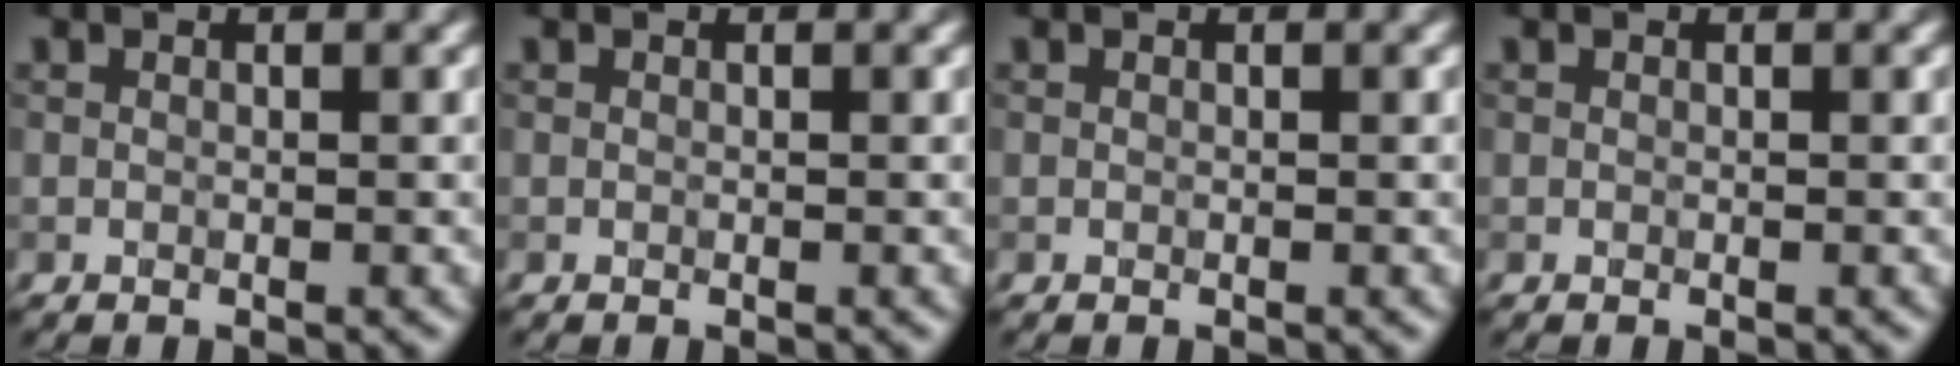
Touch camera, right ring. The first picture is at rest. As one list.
[{"total": 0.0}, {"total": 0.0}, {"total": 0.0}]